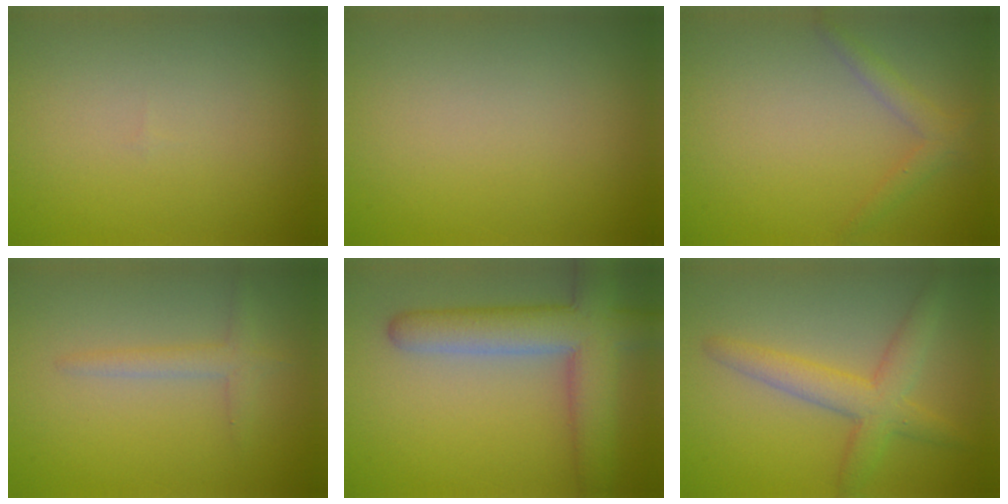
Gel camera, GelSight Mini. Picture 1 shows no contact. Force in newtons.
{"total": 0.0}
{"total": 1.8, "press": 1.8, "slide": 0.1}
{"total": 1.7, "press": 1.7, "slide": 0.1}
{"total": 7.7, "press": 7.6, "slide": 0.6}
{"total": 4.2, "press": 4.1, "slide": 0.3}